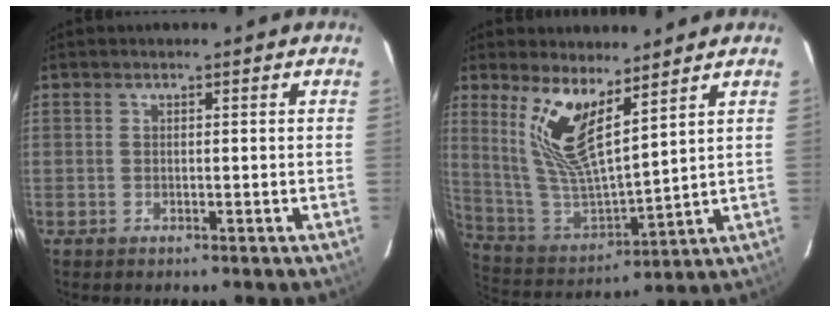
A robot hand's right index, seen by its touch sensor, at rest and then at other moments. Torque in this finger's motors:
{"motor_torque": [0.70, 0.59, 0.33, 0.18]}